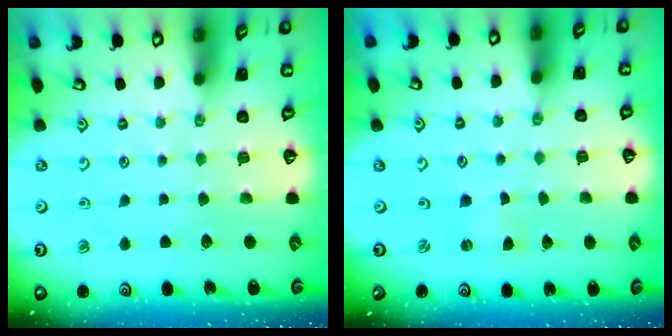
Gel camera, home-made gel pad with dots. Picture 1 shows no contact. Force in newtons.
{"total": 0.0}